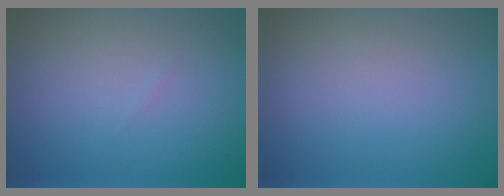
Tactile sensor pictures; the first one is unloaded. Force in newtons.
{"total": 0.0}